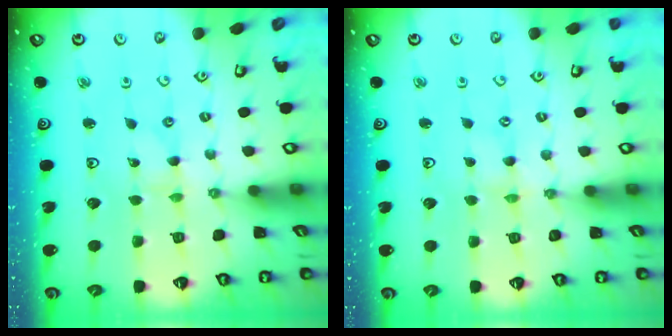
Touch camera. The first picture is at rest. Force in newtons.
{"total": 0.0}